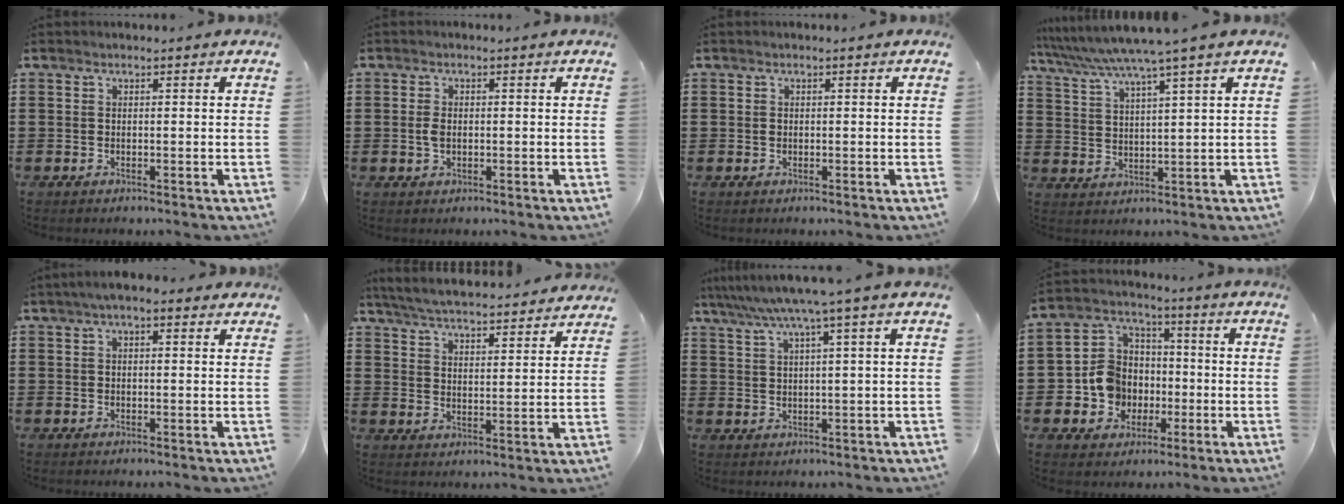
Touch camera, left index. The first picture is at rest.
{"total": 2.2, "force": [-0.1, 1.2, 1.9], "torque": [-0.045, 0.000, -0.004]}
{"total": 0.5, "force": [0.0, 0.4, 0.3], "torque": [-0.008, 0.001, 0.000]}
{"total": 5.5, "force": [4.6, -1.0, 2.8], "torque": [-0.072, -0.027, 0.076]}
{"total": 2.4, "force": [1.1, 0.9, 1.9], "torque": [-0.039, 0.008, 0.018]}
{"total": 5.4, "force": [5.3, -0.3, 1.1], "torque": [-0.046, -0.036, 0.090]}
{"total": 4.9, "force": [3.1, -0.9, 3.7], "torque": [-0.082, -0.014, 0.048]}
{"total": 8.8, "force": [-1.4, 8.2, 2.8], "torque": [-0.103, 0.010, -0.024]}